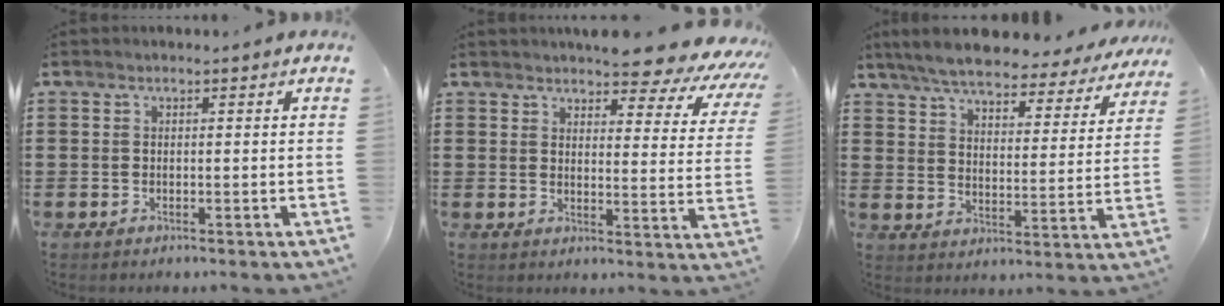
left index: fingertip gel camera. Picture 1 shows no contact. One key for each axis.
{"total": 6.1, "fx": 5.6, "fy": 1.0, "fz": 2.2, "tx": -0.044, "ty": -0.038, "tz": 0.094}
{"total": 6.8, "fx": 6.3, "fy": 0.8, "fz": 2.2, "tx": -0.074, "ty": -0.036, "tz": 0.110}